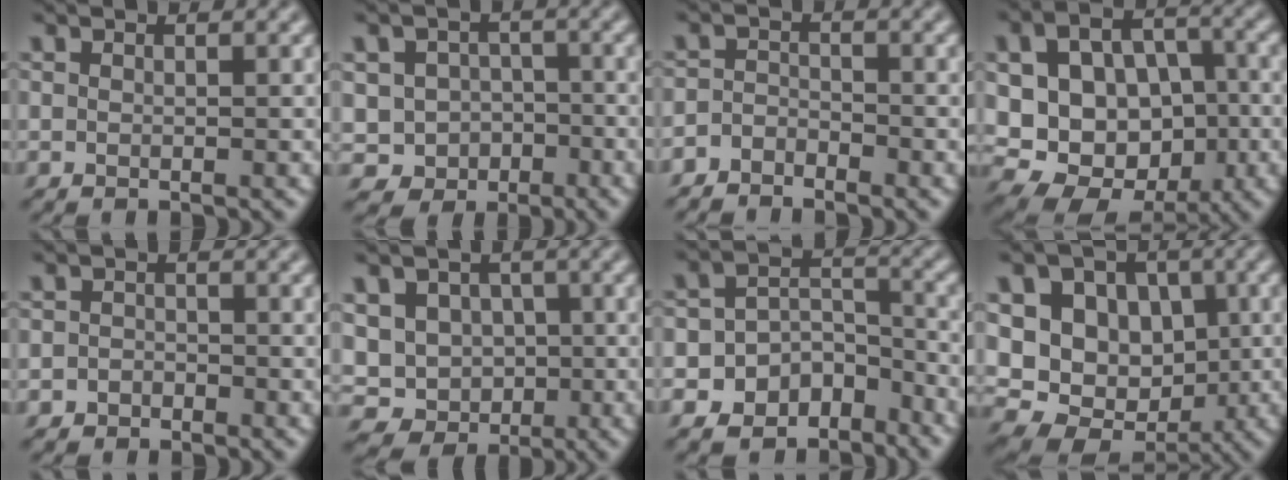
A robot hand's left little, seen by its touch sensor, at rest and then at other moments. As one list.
[{"total": 4.3, "force": [-1.4, 3.9, 1.0], "torque": [0.003, 0.005, -0.040]}, {"total": 2.2, "force": [-2.0, 0.8, 0.2], "torque": [-0.003, 0.005, -0.048]}, {"total": 14.4, "force": [0.1, 11.7, 8.3], "torque": [-0.159, 0.018, 0.012]}, {"total": 1.6, "force": [-0.9, 1.3, 0.2], "torque": [0.020, 0.007, -0.027]}, {"total": 8.3, "force": [-1.3, 7.6, 3.1], "torque": [-0.046, 0.017, -0.043]}, {"total": 10.7, "force": [-7.4, 7.6, 1.4], "torque": [-0.024, -0.001, -0.117]}, {"total": 13.8, "force": [1.8, 11.4, 7.4], "torque": [-0.142, 0.032, 0.024]}]